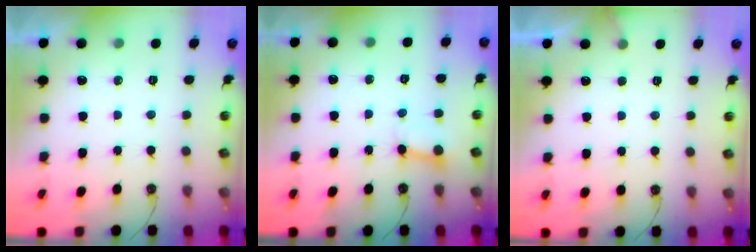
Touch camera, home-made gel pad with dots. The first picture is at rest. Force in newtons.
{"total": 3.4, "press": 3.4, "slide": 0.5}
{"total": 3.7, "press": 3.7, "slide": 0.3}